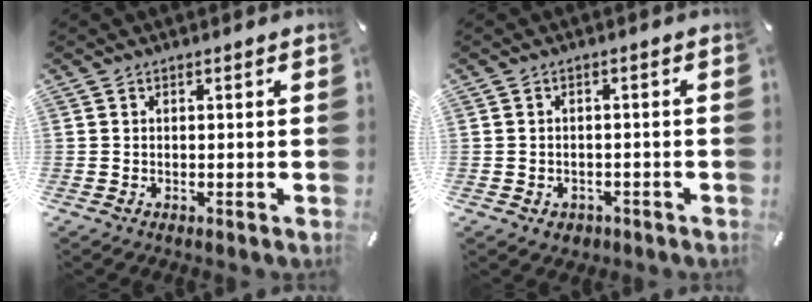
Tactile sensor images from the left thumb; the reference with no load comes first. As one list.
[{"total": 2.5, "force": [-1.1, 2.1, 0.9], "torque": [-0.022, 0.003, -0.024]}]